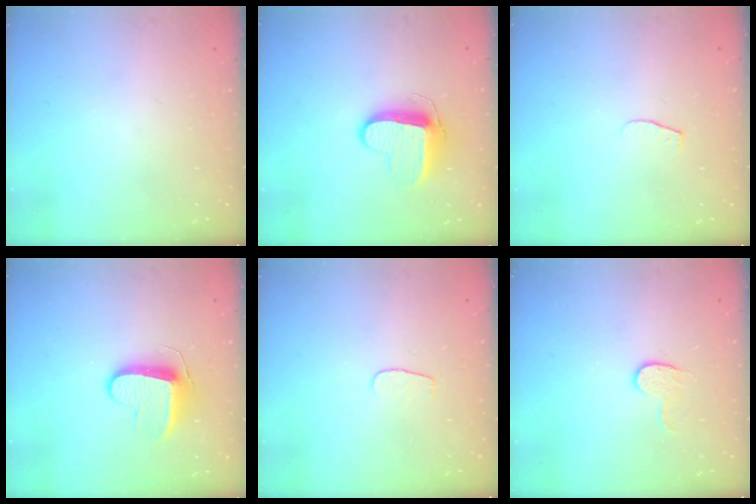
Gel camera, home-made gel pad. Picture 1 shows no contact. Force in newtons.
{"total": 10.0, "press": 10.0, "slide": 0.2}
{"total": 4.2, "press": 4.1, "slide": 0.4}
{"total": 9.3, "press": 9.3, "slide": 0.3}
{"total": 3.2, "press": 3.2, "slide": 0.3}
{"total": 4.1, "press": 4.1, "slide": 0.4}